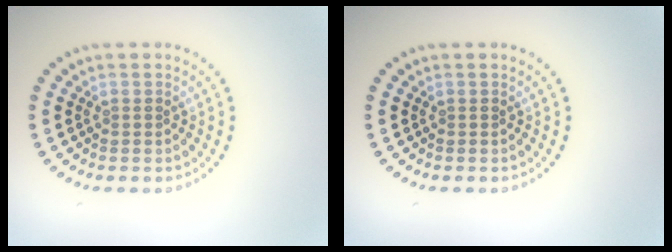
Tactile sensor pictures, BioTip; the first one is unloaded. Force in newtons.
{"total": 0.0}